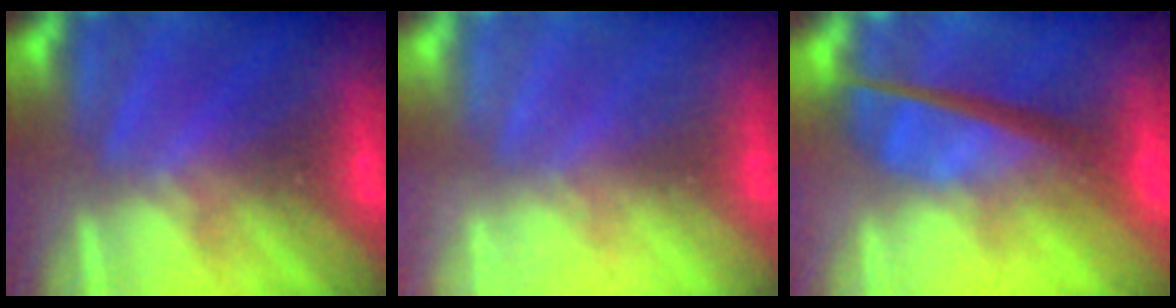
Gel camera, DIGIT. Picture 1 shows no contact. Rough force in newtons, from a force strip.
{"total": 2.2}
{"total": 7.1}